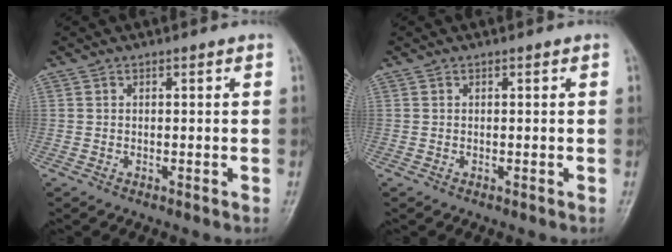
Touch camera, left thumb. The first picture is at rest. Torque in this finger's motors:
{"motor_torque": [-0.02, 0.03, -0.05, -0.01, 0.00]}